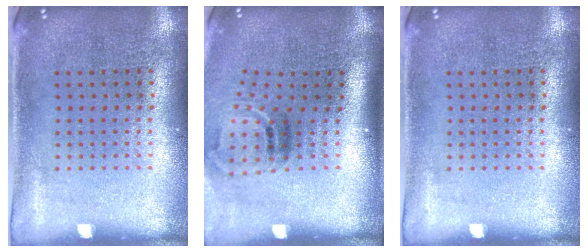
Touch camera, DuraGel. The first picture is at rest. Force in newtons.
{"total": 2.0, "press": 1.2, "slide": 1.6}
{"total": 0.0}